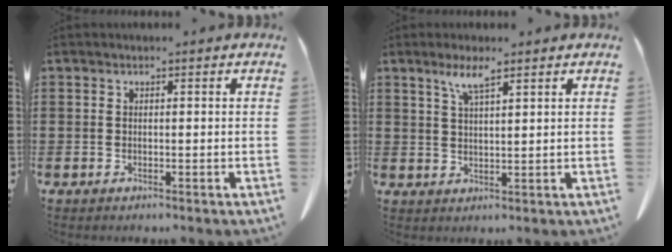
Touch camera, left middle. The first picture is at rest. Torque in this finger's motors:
{"motor_torque": [2.02, 0.12, 0.12, 0.05]}